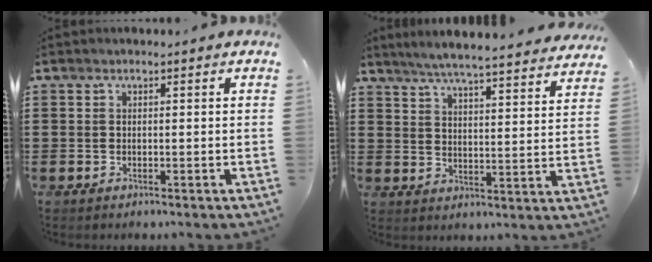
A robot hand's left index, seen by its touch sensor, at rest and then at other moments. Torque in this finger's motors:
{"motor_torque": [2.14, 0.00, 0.26, 0.13]}